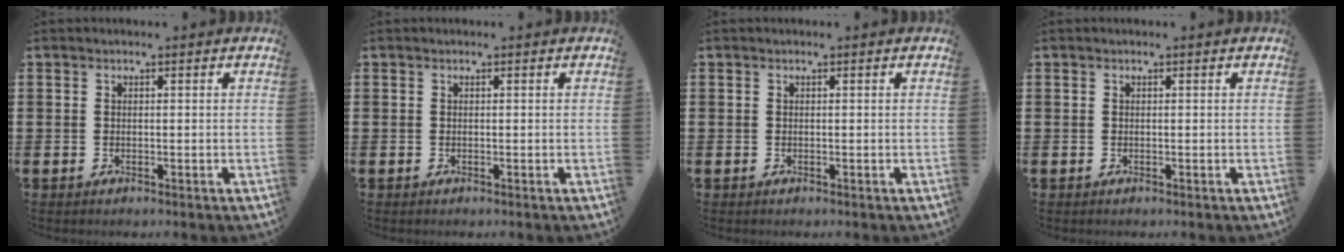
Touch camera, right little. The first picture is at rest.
{"total": 0.0}
{"total": 0.0}
{"total": 0.0}